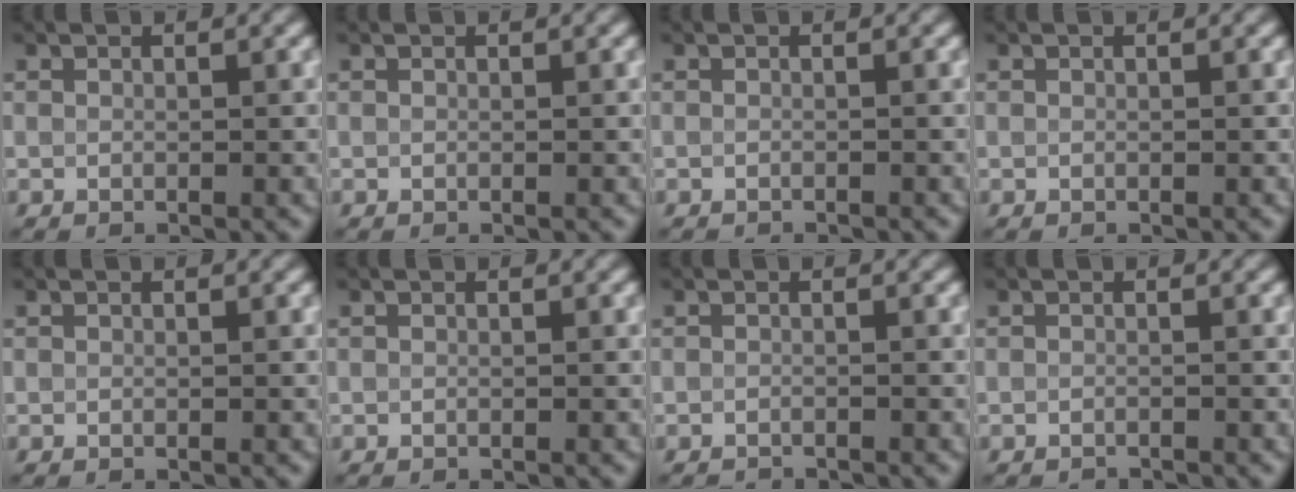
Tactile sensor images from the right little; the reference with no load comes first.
{"total": 0.0}
{"total": 1.0, "force": [-1.0, 0.1, 0.1], "torque": [0.005, -0.007, -0.017]}
{"total": 0.0}
{"total": 0.0}
{"total": 0.0}
{"total": 1.3, "force": [-1.3, 0.1, 0.1], "torque": [0.006, -0.006, -0.022]}
{"total": 0.9, "force": [-0.9, 0.1, 0.0], "torque": [0.001, -0.006, -0.018]}